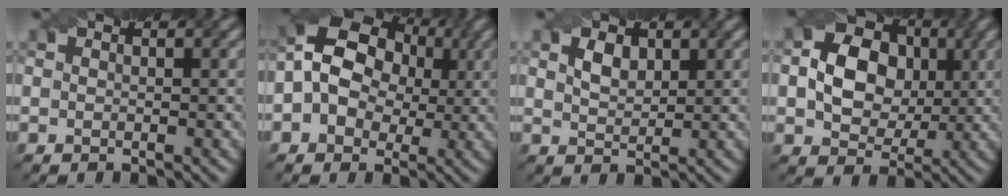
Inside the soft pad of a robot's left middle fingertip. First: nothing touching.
{"total": 10.7, "force": [1.7, 8.6, 6.1], "torque": [-0.115, 0.046, 0.001]}
{"total": 2.1, "force": [1.1, 1.3, 1.3], "torque": [-0.029, 0.002, 0.024]}
{"total": 8.6, "force": [1.0, 6.8, 5.1], "torque": [-0.084, 0.014, 0.008]}